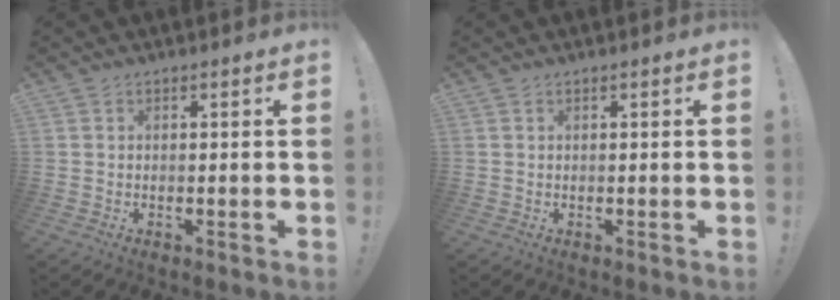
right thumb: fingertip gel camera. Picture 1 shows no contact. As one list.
[{"total": 0.0}]